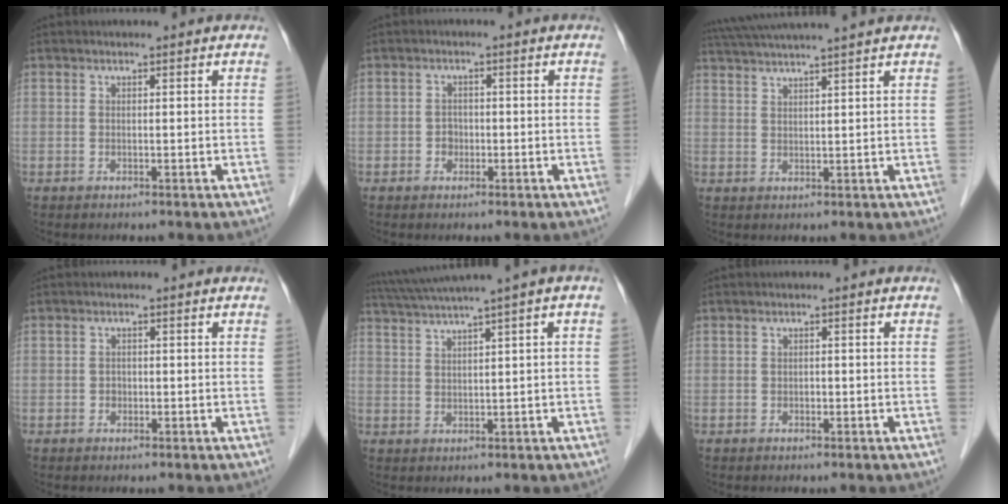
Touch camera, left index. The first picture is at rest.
{"total": 1.6, "force": [-0.7, 1.4, 0.5], "torque": [-0.006, 0.003, -0.011]}
{"total": 11.7, "force": [10.3, -1.1, 5.3], "torque": [-0.096, 0.029, 0.152]}
{"total": 0.9, "force": [-0.5, 0.8, 0.2], "torque": [0.000, 0.001, -0.010]}
{"total": 7.2, "force": [4.7, -1.3, 5.3], "torque": [-0.092, 0.025, 0.084]}
{"total": 0.5, "force": [-0.4, 0.3, 0.2], "torque": [-0.002, -0.001, -0.007]}